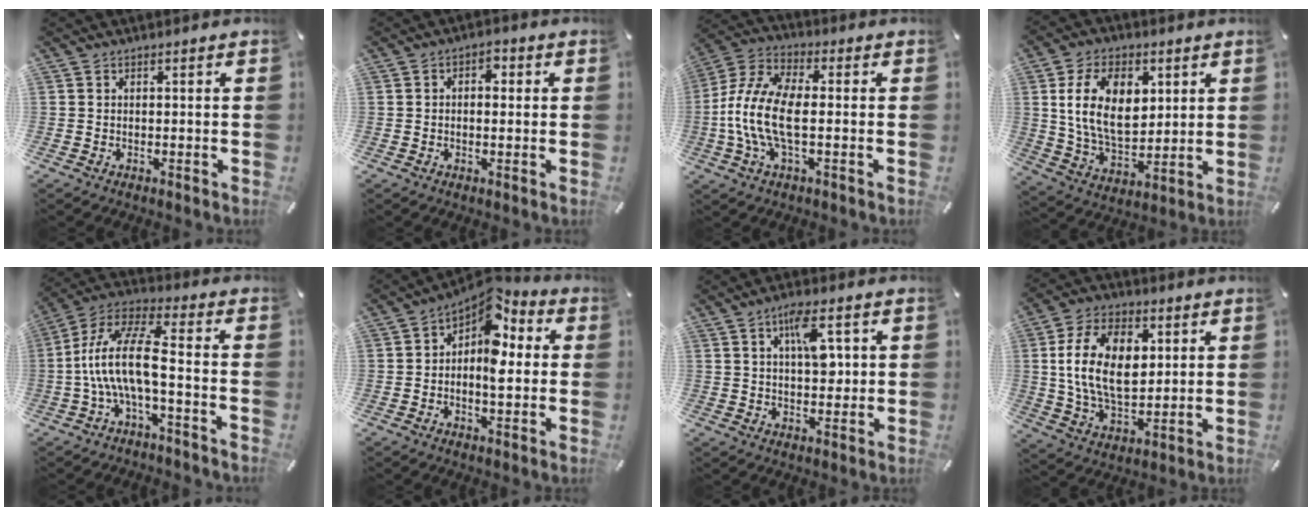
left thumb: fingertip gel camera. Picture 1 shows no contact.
{"total": 2.7, "force": [-0.1, 1.9, 1.9], "torque": [-0.022, 0.005, -0.009]}
{"total": 12.8, "force": [-1.9, 5.9, 11.2], "torque": [-0.245, -0.008, -0.034]}
{"total": 15.6, "force": [4.4, 10.2, 10.9], "torque": [-0.213, 0.003, 0.078]}
{"total": 14.0, "force": [-2.7, 4.5, 12.9], "torque": [-0.271, -0.004, -0.050]}
{"total": 10.4, "force": [2.8, 6.3, 7.8], "torque": [-0.113, -0.040, 0.046]}
{"total": 8.9, "force": [2.9, 4.4, 7.2], "torque": [-0.105, -0.005, 0.043]}
{"total": 16.4, "force": [3.5, 10.5, 12.1], "torque": [-0.242, 0.011, 0.060]}